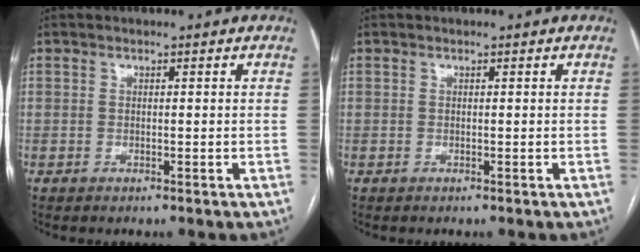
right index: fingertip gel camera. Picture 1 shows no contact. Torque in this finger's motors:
{"motor_torque": [0.00, 0.00, 0.00, 0.00]}